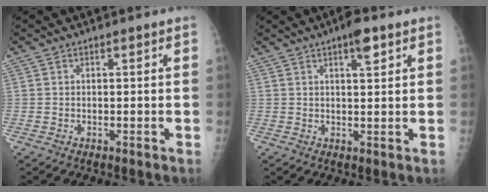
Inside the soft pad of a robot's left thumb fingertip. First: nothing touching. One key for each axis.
{"total": 4.1, "fx": 2.4, "fy": 1.2, "fz": 3.1, "tx": -0.041, "ty": -0.008, "tz": 0.033}